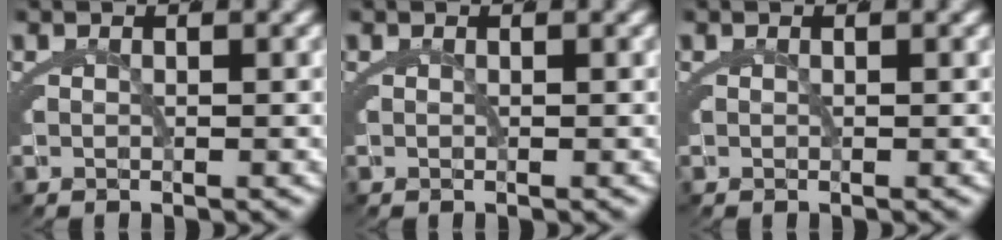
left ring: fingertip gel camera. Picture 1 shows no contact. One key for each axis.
{"total": 0.0}
{"total": 0.0}